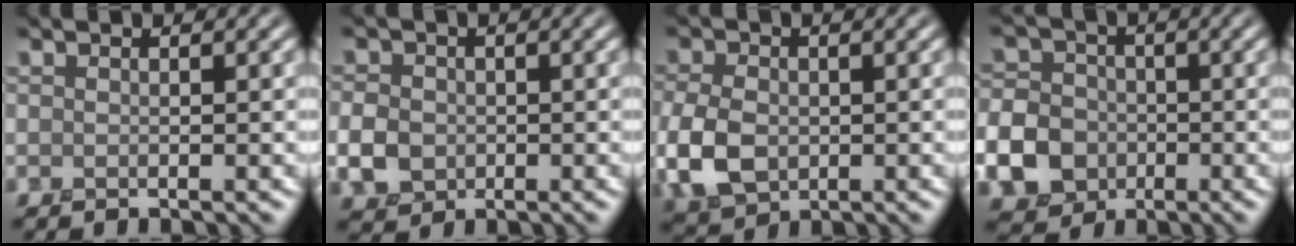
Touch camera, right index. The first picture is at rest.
{"total": 3.2, "force": [-0.6, 2.7, 1.5], "torque": [-0.033, 0.003, -0.016]}
{"total": 5.9, "force": [-1.0, 4.2, 4.0], "torque": [-0.103, -0.005, -0.025]}
{"total": 12.9, "force": [-4.7, 11.4, 3.9], "torque": [-0.114, -0.031, -0.108]}